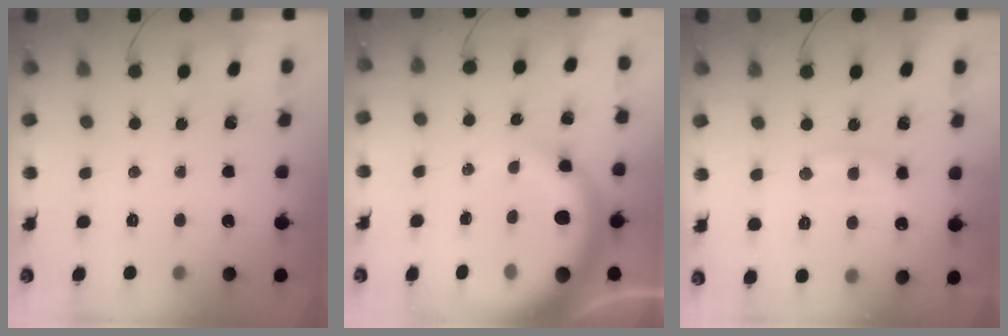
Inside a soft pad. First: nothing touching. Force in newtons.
{"total": 12.5, "press": 12.2, "slide": 2.8}
{"total": 10.2, "press": 10.2, "slide": 0.4}